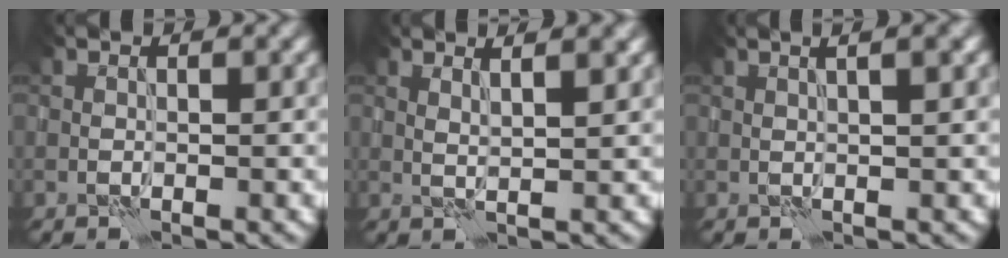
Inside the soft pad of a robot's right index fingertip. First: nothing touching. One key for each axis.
{"total": 3.3, "fx": 1.9, "fy": 0.8, "fz": 2.6, "tx": -0.026, "ty": 0.009, "tz": 0.013}
{"total": 4.3, "fx": 2.0, "fy": 1.4, "fz": 3.5, "tx": -0.023, "ty": 0.022, "tz": 0.004}